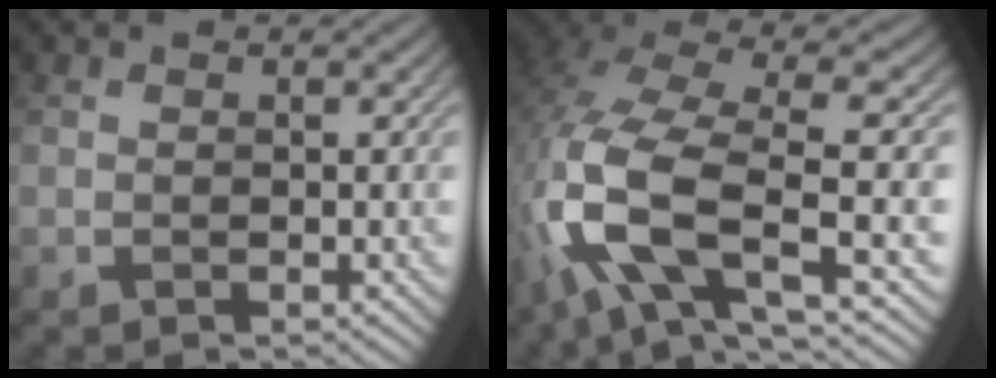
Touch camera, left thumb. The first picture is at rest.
{"total": 14.0, "force": [-3.6, 5.5, 12.4], "torque": [-0.282, -0.011, -0.067]}